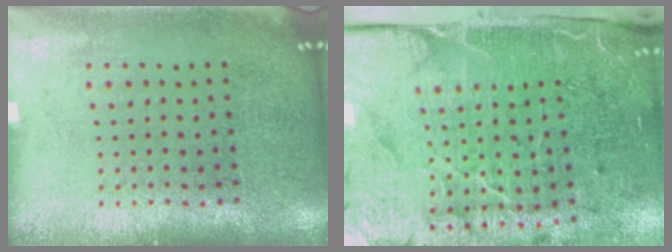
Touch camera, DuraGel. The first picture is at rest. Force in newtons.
{"total": 5.1, "press": 4.0, "slide": 3.2}